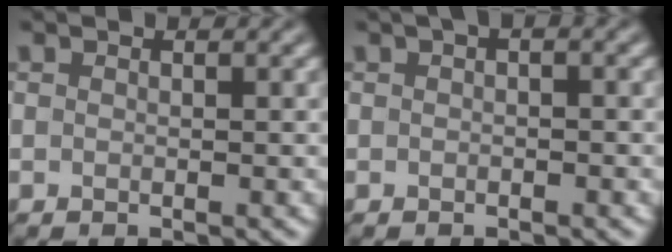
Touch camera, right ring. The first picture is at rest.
{"total": 1.1, "force": [0.3, 0.5, 0.9], "torque": [-0.016, 0.008, 0.001]}